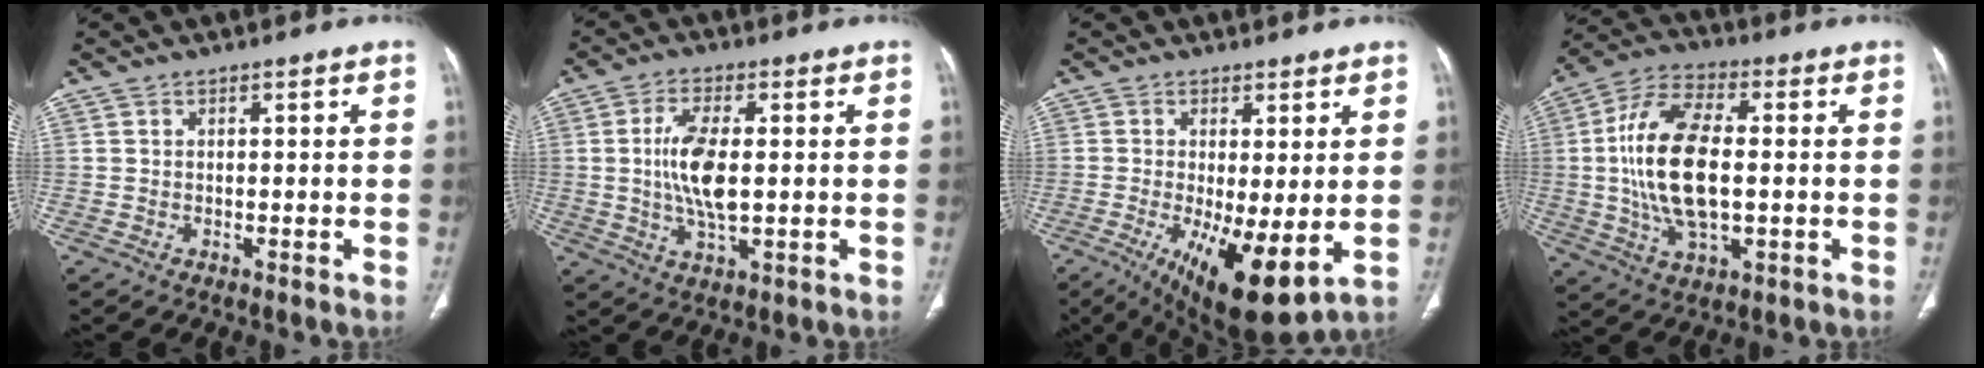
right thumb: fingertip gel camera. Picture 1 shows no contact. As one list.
[{"total": 9.2, "force": [0.3, 3.7, 8.4], "torque": [-0.176, -0.007, 0.008]}, {"total": 13.0, "force": [-2.9, 4.3, 11.9], "torque": [-0.197, -0.027, -0.033]}, {"total": 17.6, "force": [-0.1, 8.7, 15.3], "torque": [-0.301, 0.012, -0.002]}]